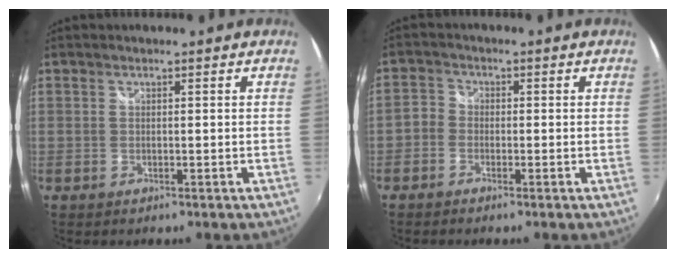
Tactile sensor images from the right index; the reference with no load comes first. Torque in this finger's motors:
{"motor_torque": [0.32, -0.21, 0.13, 0.02]}